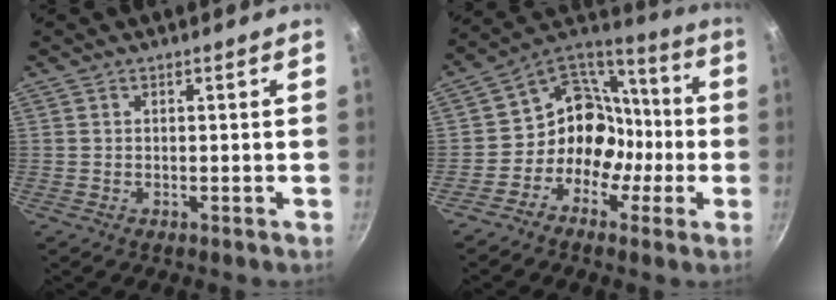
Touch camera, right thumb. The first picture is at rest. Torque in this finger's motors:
{"motor_torque": [0.06, 0.88, 0.66, -0.25, 0.17]}